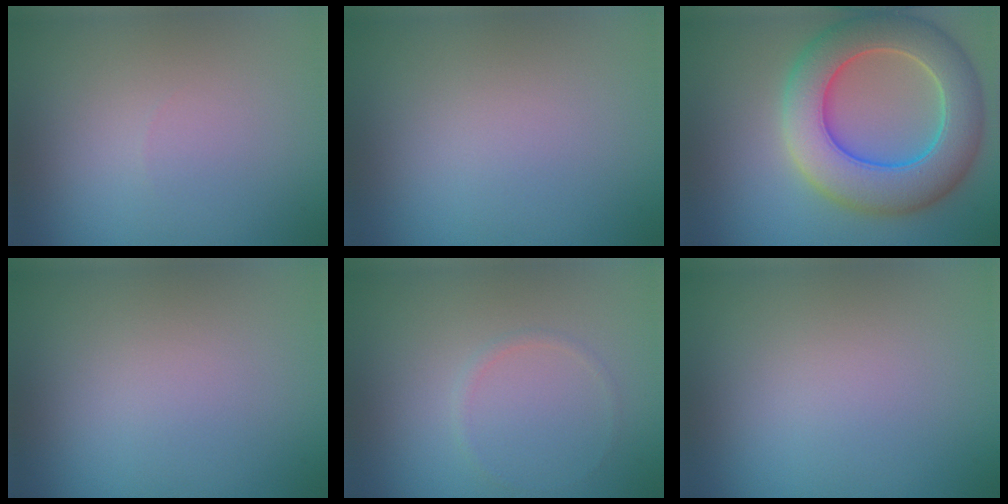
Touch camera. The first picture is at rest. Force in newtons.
{"total": 0.0}
{"total": 9.2, "press": 9.2, "slide": 0.6}
{"total": 0.0}
{"total": 0.7, "press": 0.7, "slide": 0.1}
{"total": 0.0}